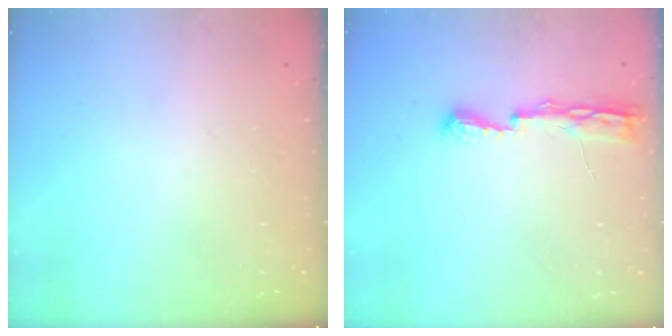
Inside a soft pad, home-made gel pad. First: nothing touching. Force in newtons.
{"total": 7.1, "press": 7.1, "slide": 0.8}